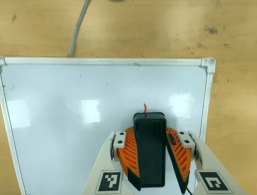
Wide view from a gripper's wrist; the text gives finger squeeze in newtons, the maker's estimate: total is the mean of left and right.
{"total": 12.6, "left": 13.9, "right": 11.3}